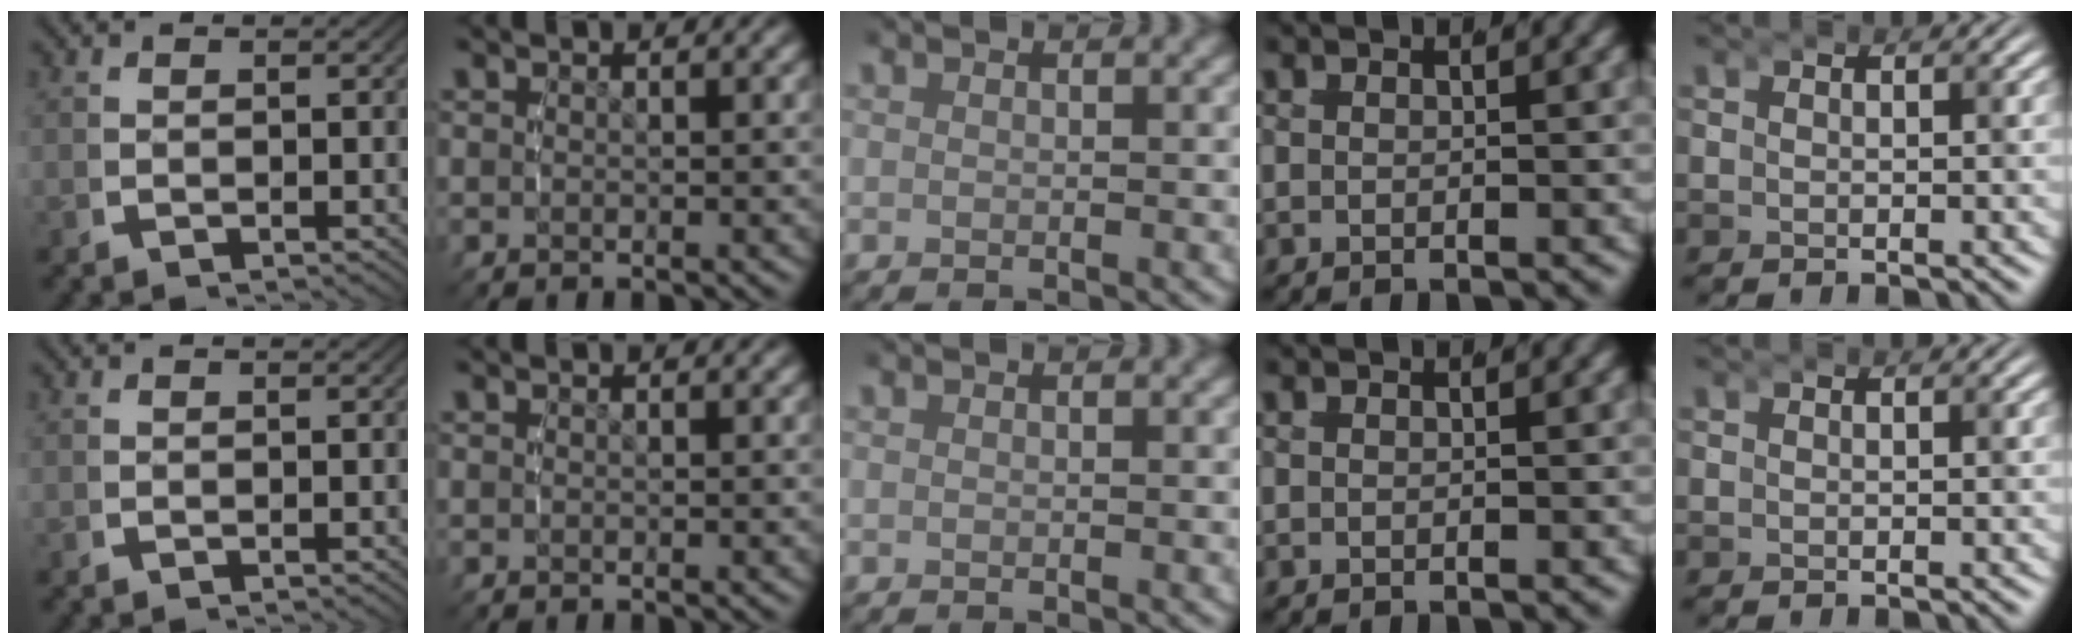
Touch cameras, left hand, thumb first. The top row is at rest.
{}